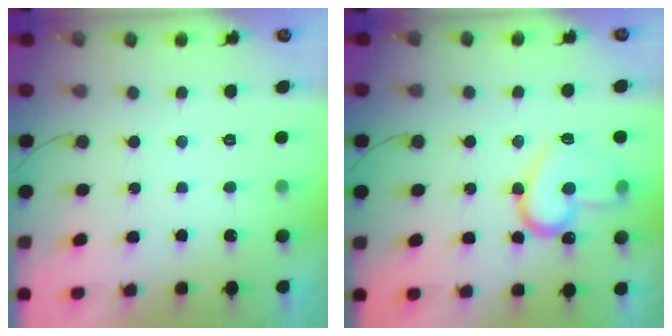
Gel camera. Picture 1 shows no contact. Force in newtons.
{"total": 15.9, "press": 15.8, "slide": 0.8}